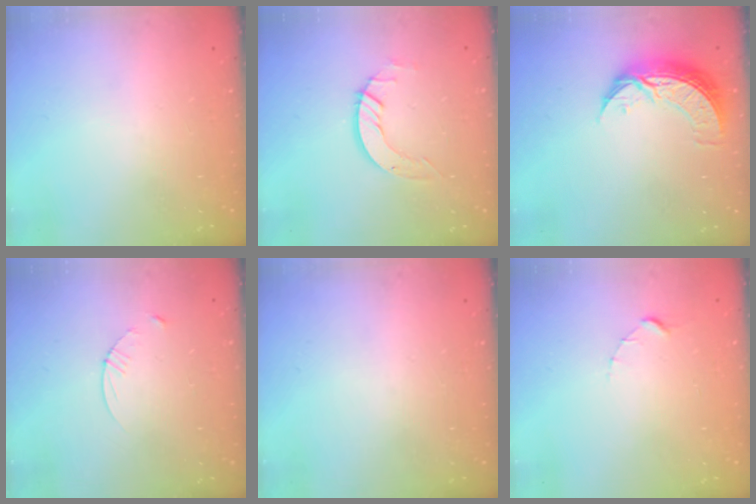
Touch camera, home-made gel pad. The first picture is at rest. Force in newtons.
{"total": 4.1, "press": 4.1, "slide": 0.1}
{"total": 9.0, "press": 9.0, "slide": 0.7}
{"total": 3.4, "press": 3.3, "slide": 0.3}
{"total": 0.0}
{"total": 1.5, "press": 1.5, "slide": 0.2}